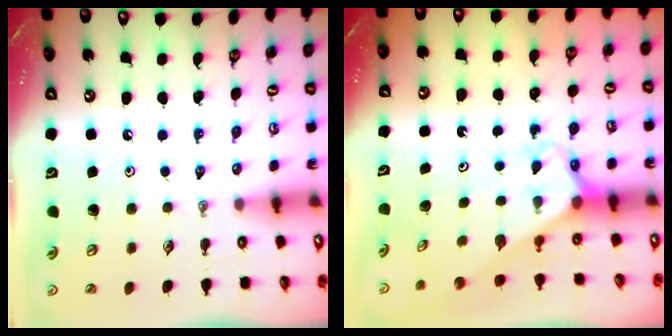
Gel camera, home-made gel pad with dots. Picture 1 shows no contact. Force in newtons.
{"total": 2.7, "press": 2.7, "slide": 0.1}